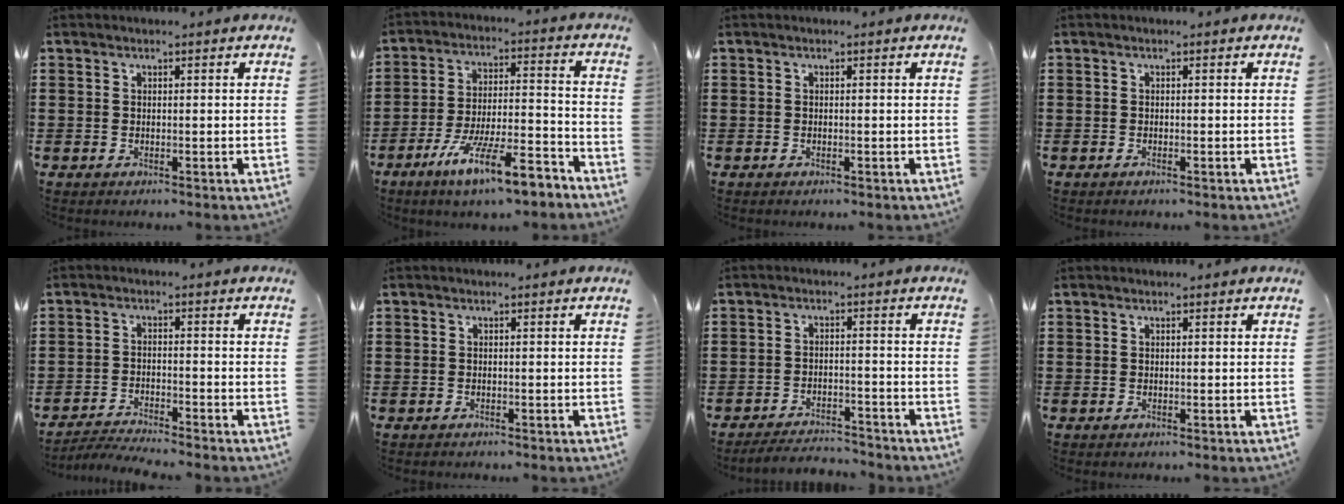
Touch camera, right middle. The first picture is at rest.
{"total": 11.1, "force": [-8.1, 1.5, 7.5], "torque": [-0.142, 0.010, -0.155]}
{"total": 0.0}
{"total": 0.0}
{"total": 3.3, "force": [-3.2, -0.1, 0.6], "torque": [-0.019, -0.003, -0.071]}
{"total": 0.6, "force": [-0.4, 0.4, -0.1], "torque": [0.003, 0.004, -0.011]}
{"total": 3.5, "force": [-3.4, 0.2, 0.3], "torque": [-0.008, 0.003, -0.073]}
{"total": 0.0}